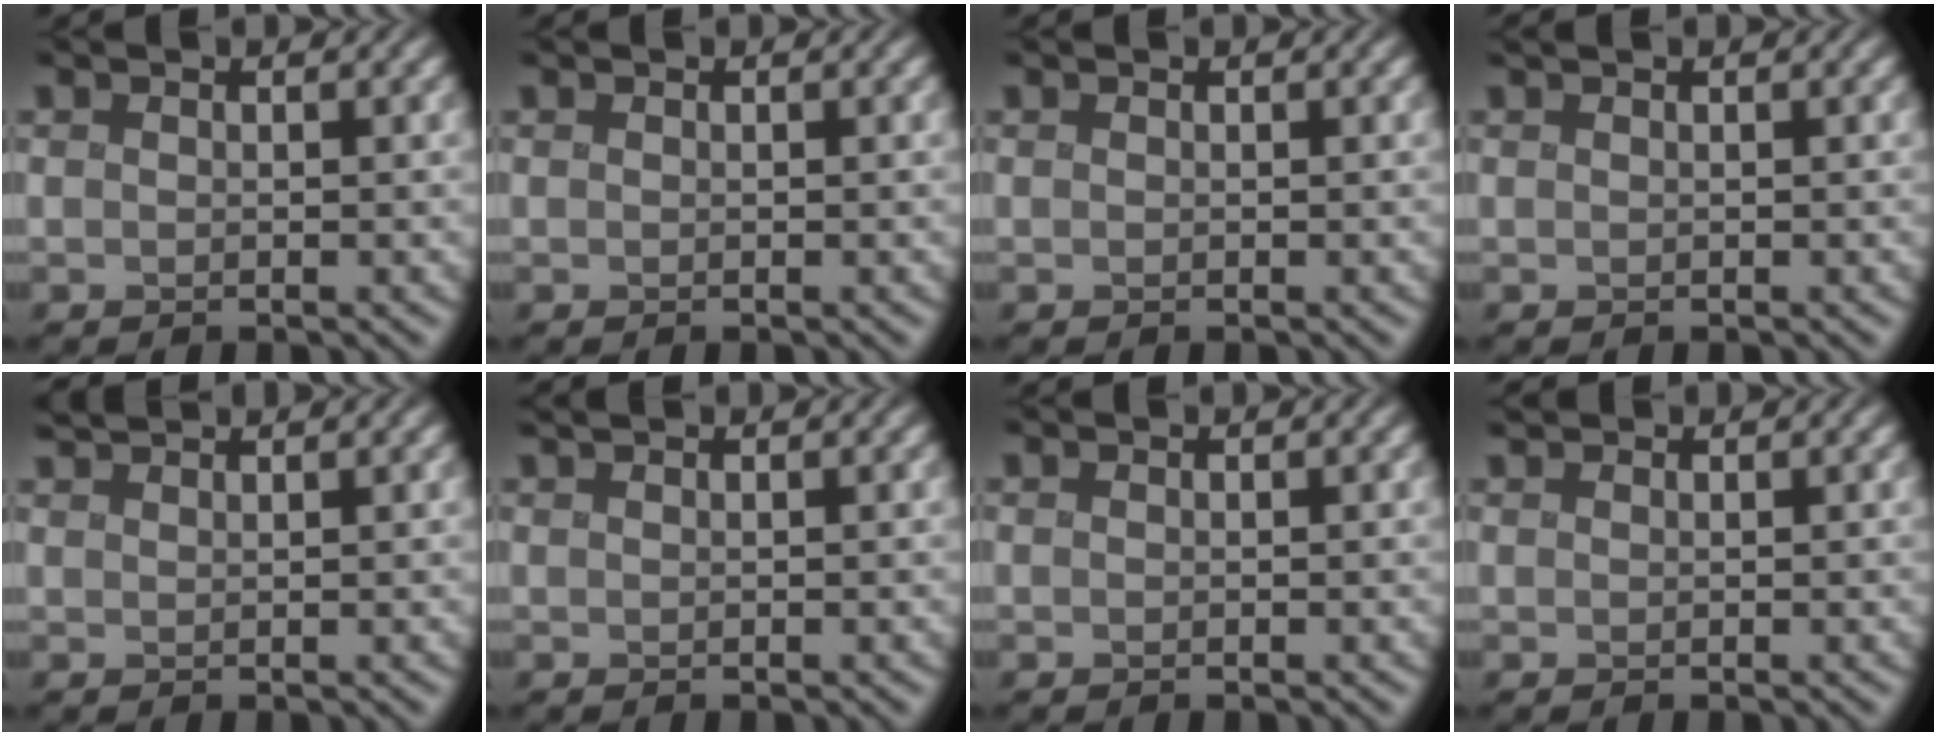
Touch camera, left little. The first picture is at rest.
{"total": 0.0}
{"total": 0.0}
{"total": 1.1, "force": [0.7, 0.5, 0.7], "torque": [0.002, 0.005, -0.004]}
{"total": 1.7, "force": [1.6, 0.2, 0.6], "torque": [-0.008, 0.011, 0.021]}
{"total": 1.5, "force": [1.1, 0.5, 0.8], "torque": [0.001, 0.010, 0.000]}
{"total": 0.0}
{"total": 1.3, "force": [1.1, 0.5, 0.5], "torque": [0.000, 0.006, 0.004]}